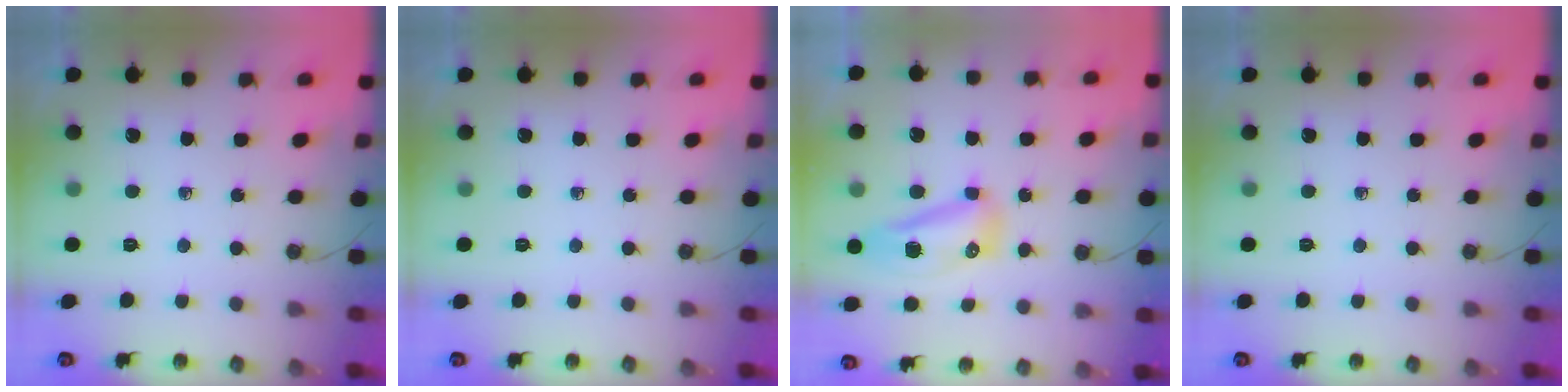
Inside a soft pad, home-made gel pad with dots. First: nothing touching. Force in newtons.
{"total": 0.0}
{"total": 8.9, "press": 8.8, "slide": 1.2}
{"total": 0.0}